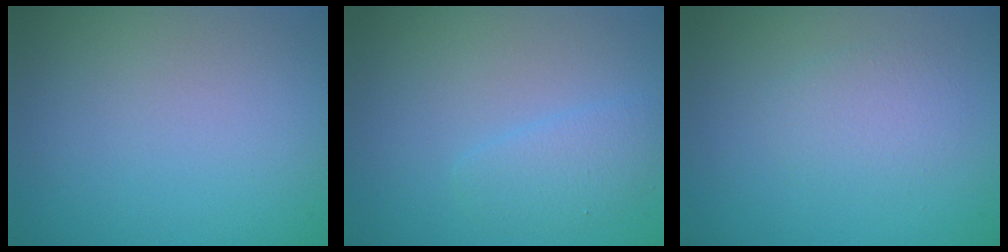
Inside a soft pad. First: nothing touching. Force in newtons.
{"total": 2.0, "press": 2.0, "slide": 0.1}
{"total": 2.0, "press": 2.0, "slide": 0.1}